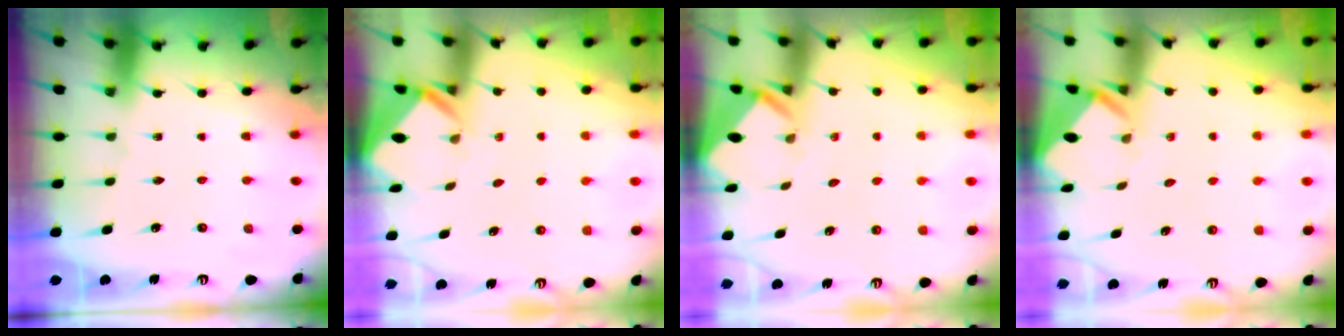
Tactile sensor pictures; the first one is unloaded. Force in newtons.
{"total": 2.4, "press": 2.4, "slide": 0.1}
{"total": 2.9, "press": 2.9, "slide": 0.1}
{"total": 2.9, "press": 2.9, "slide": 0.1}